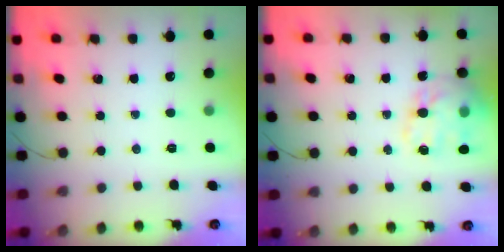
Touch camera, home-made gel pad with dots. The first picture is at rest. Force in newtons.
{"total": 18.0, "press": 17.6, "slide": 3.4}